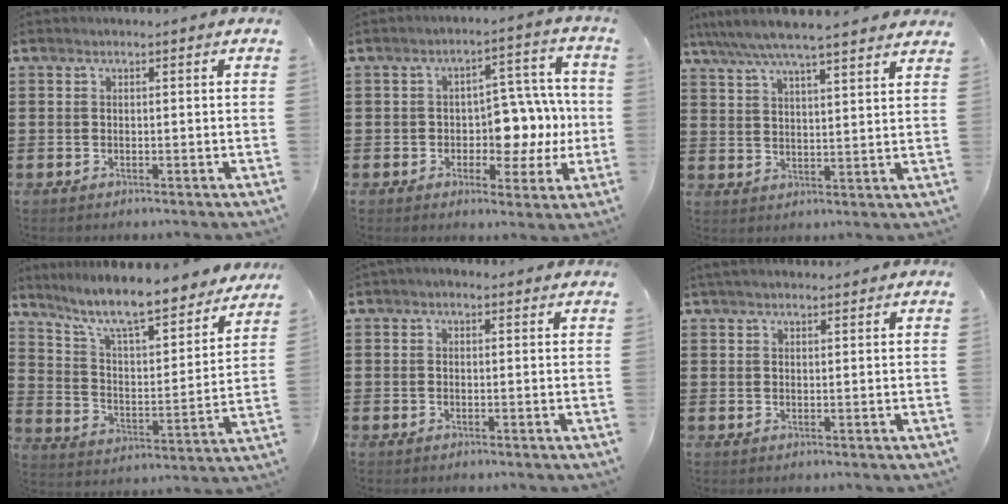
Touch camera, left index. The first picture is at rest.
{"total": 7.6, "force": [-0.4, 5.3, 5.4], "torque": [-0.085, 0.006, -0.011]}
{"total": 5.9, "force": [5.2, -0.2, 2.7], "torque": [-0.071, -0.023, 0.090]}
{"total": 9.4, "force": [8.1, 0.6, 4.7], "torque": [-0.124, -0.057, 0.135]}
{"total": 1.0, "force": [0.1, 0.8, 0.5], "torque": [-0.012, 0.006, 0.000]}
{"total": 1.8, "force": [1.5, 0.3, 0.9], "torque": [-0.020, 0.004, 0.027]}